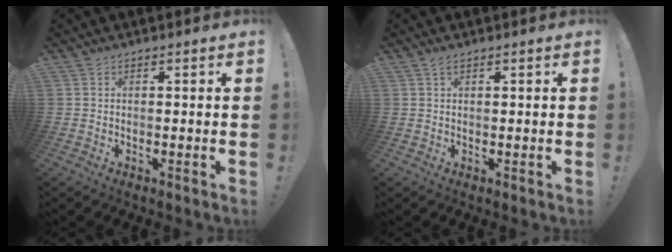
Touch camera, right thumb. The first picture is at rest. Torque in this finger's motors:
{"motor_torque": [-0.01, 0.09, -0.07, 0.13, -0.01]}